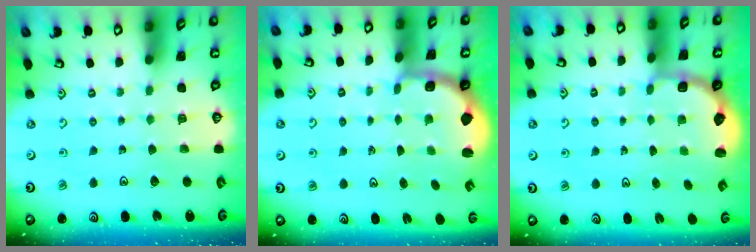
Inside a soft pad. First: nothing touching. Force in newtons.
{"total": 2.5, "press": 1.3, "slide": 2.1}
{"total": 2.7, "press": 2.3, "slide": 1.5}